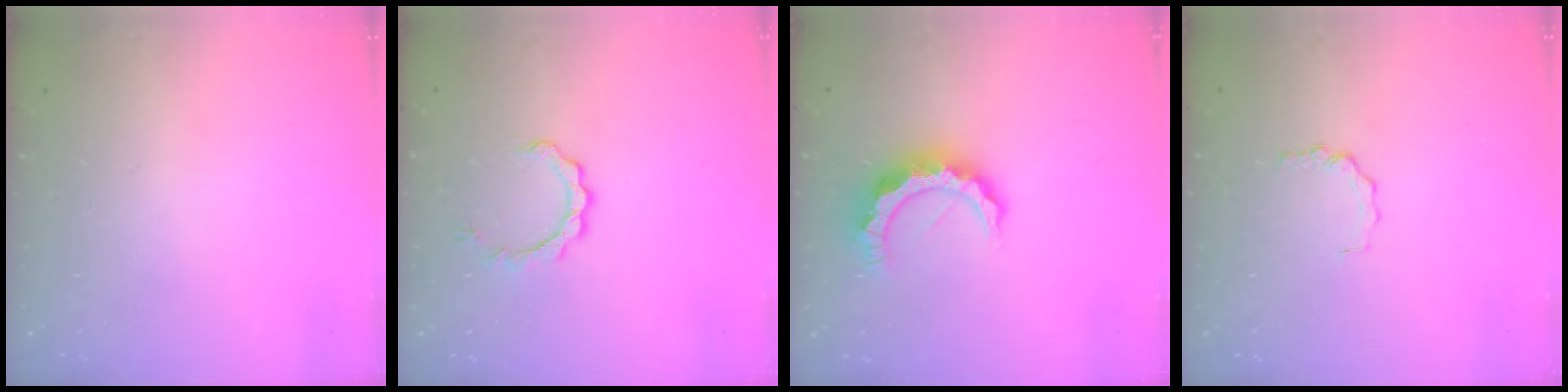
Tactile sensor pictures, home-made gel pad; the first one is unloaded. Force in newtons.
{"total": 4.0, "press": 3.9, "slide": 0.3}
{"total": 9.8, "press": 9.8, "slide": 1.1}
{"total": 1.8, "press": 1.8, "slide": 0.3}